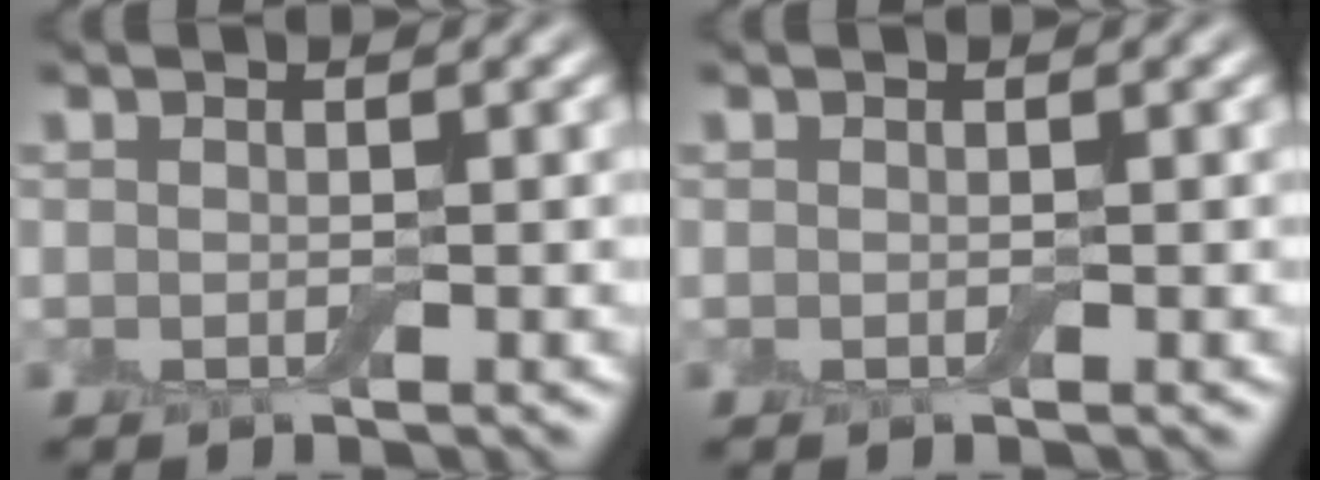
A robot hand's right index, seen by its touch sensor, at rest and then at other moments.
{"total": 0.0}